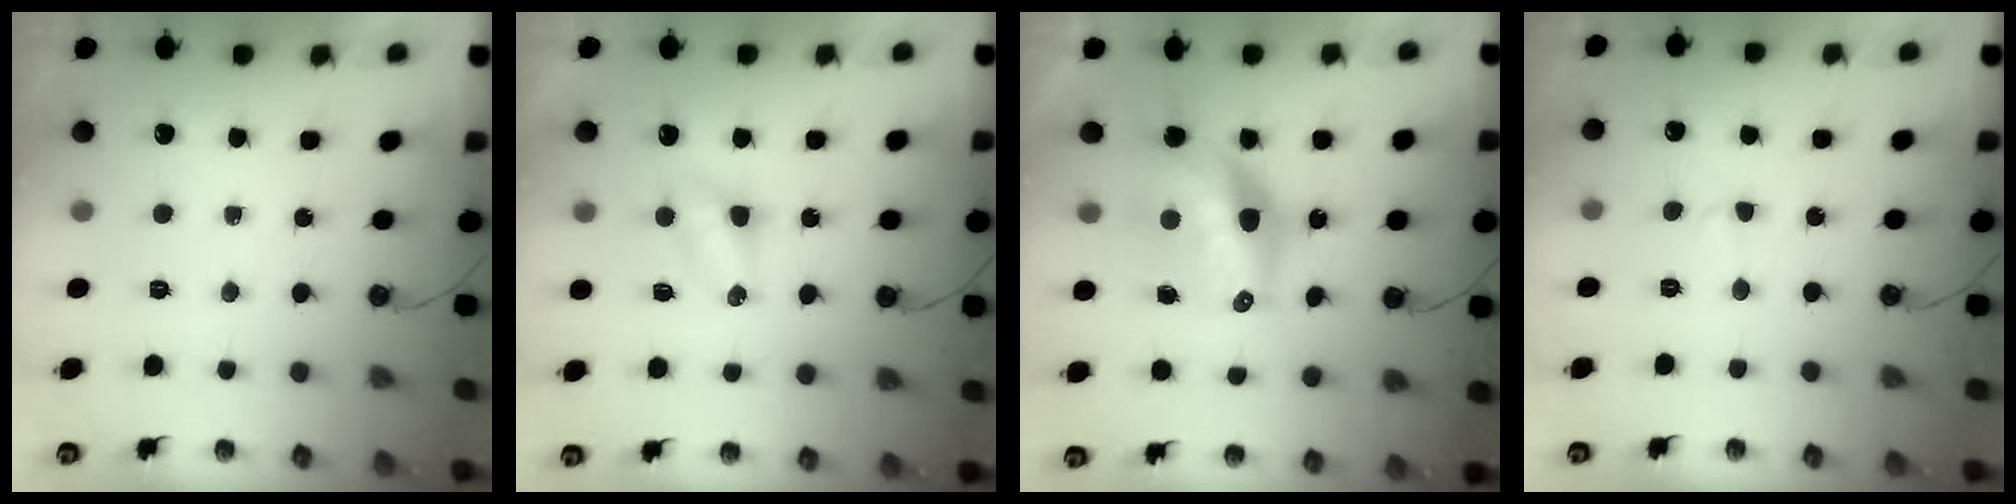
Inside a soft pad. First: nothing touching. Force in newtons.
{"total": 4.0, "press": 4.0, "slide": 0.5}
{"total": 10.6, "press": 10.6, "slide": 0.7}
{"total": 3.0, "press": 2.9, "slide": 0.7}